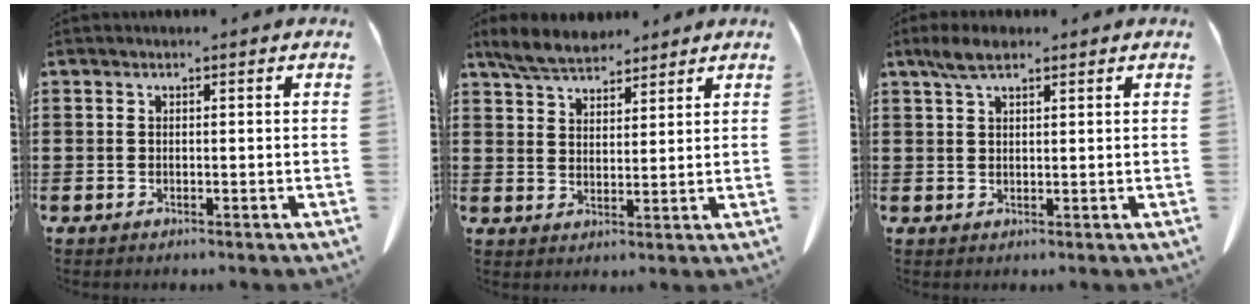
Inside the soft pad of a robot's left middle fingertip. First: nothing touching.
{"total": 5.4, "force": [4.9, 1.5, 1.7], "torque": [-0.051, -0.011, 0.092]}
{"total": 3.7, "force": [2.3, 1.2, 2.7], "torque": [-0.059, 0.002, 0.043]}